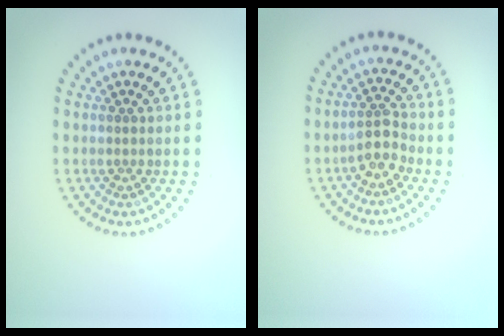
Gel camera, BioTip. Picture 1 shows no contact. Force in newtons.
{"total": 2.5, "press": 2.2, "slide": 1.1}